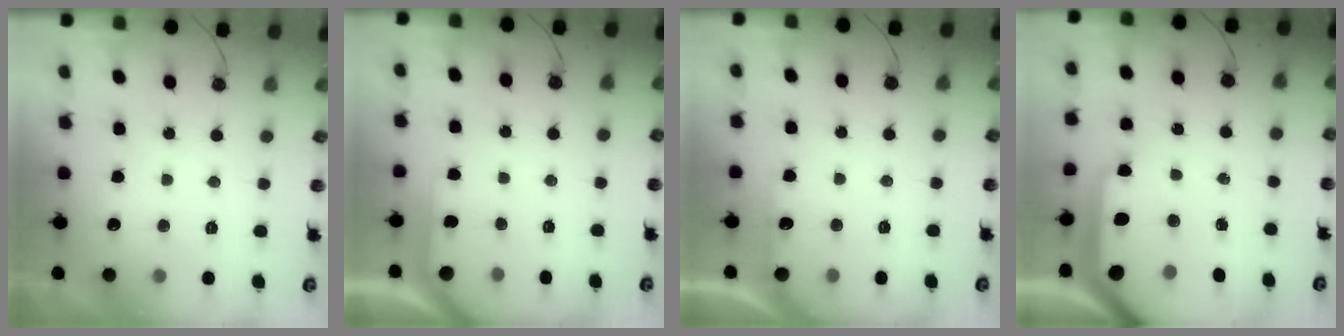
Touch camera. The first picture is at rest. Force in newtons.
{"total": 3.6, "press": 3.6, "slide": 0.3}
{"total": 3.9, "press": 3.9, "slide": 0.5}
{"total": 12.8, "press": 12.7, "slide": 1.3}